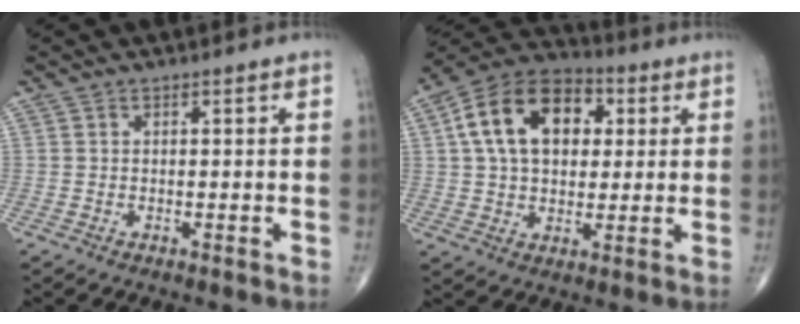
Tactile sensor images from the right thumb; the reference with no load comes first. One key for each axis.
{"total": 17.1, "fx": 4.1, "fy": 11.2, "fz": 12.2, "tx": -0.186, "ty": 0.013, "tz": 0.063}